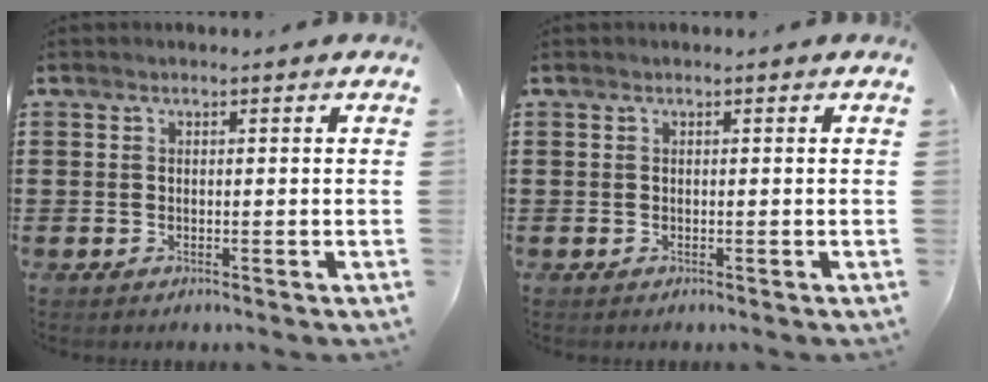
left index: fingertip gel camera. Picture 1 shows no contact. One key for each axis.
{"total": 0.0}